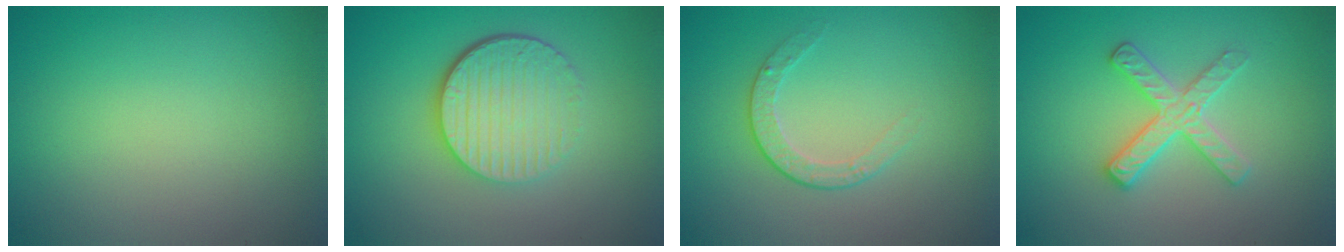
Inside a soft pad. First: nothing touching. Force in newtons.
{"total": 5.5, "press": 4.0, "slide": 3.9}
{"total": 2.1, "press": 1.4, "slide": 1.5}
{"total": 2.9, "press": 2.9, "slide": 0.5}